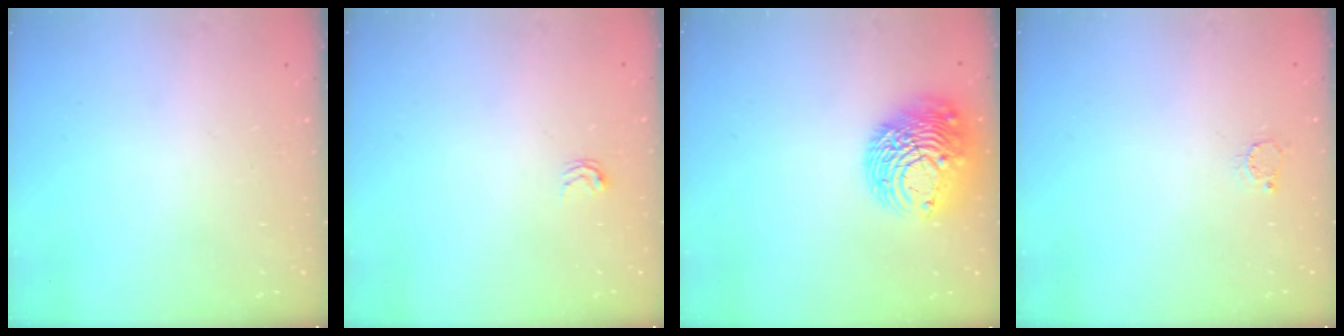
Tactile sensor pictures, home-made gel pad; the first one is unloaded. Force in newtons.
{"total": 2.9, "press": 2.8, "slide": 0.4}
{"total": 12.8, "press": 12.8, "slide": 1.5}
{"total": 2.7, "press": 2.7, "slide": 0.2}